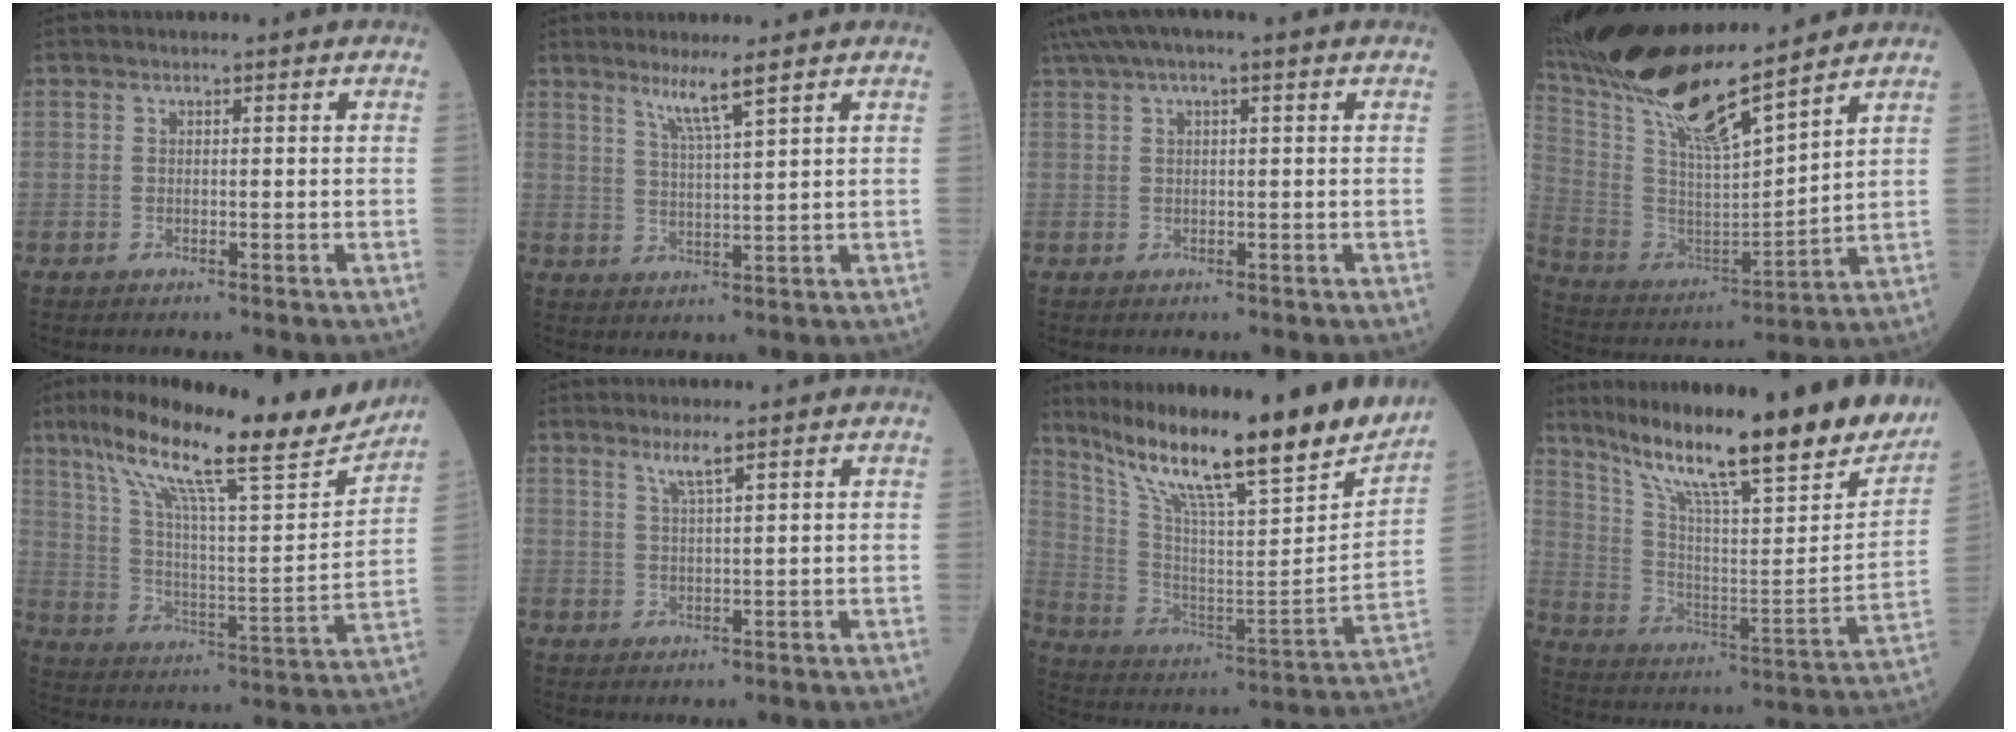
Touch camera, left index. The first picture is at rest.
{"total": 4.5, "force": [3.2, -0.9, 3.0], "torque": [-0.059, -0.009, 0.063]}
{"total": 5.2, "force": [3.0, 0.7, 4.2], "torque": [-0.087, 0.038, 0.055]}
{"total": 18.6, "force": [15.6, 0.9, 10.1], "torque": [-0.200, -0.006, 0.303]}
{"total": 23.7, "force": [17.9, 2.5, 15.4], "torque": [-0.260, 0.011, 0.280]}
{"total": 2.5, "force": [1.8, -0.4, 1.7], "torque": [-0.038, -0.002, 0.038]}
{"total": 27.0, "force": [21.5, 1.3, 16.3], "torque": [-0.282, -0.046, 0.333]}
{"total": 29.1, "force": [23.2, 3.0, 17.3], "torque": [-0.287, -0.050, 0.335]}